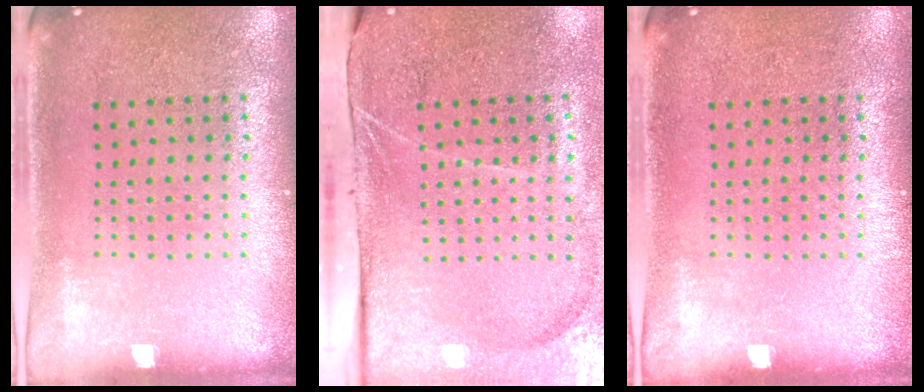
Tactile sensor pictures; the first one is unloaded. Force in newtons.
{"total": 4.3, "press": 3.5, "slide": 2.6}
{"total": 0.0}